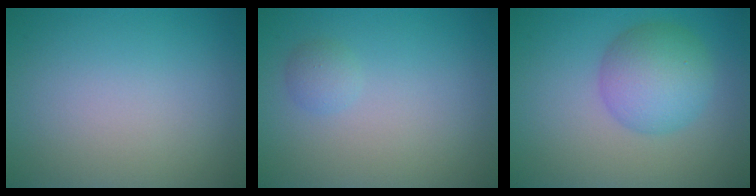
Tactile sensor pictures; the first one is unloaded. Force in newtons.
{"total": 1.1, "press": 1.1, "slide": 0.1}
{"total": 5.2, "press": 5.2, "slide": 0.2}